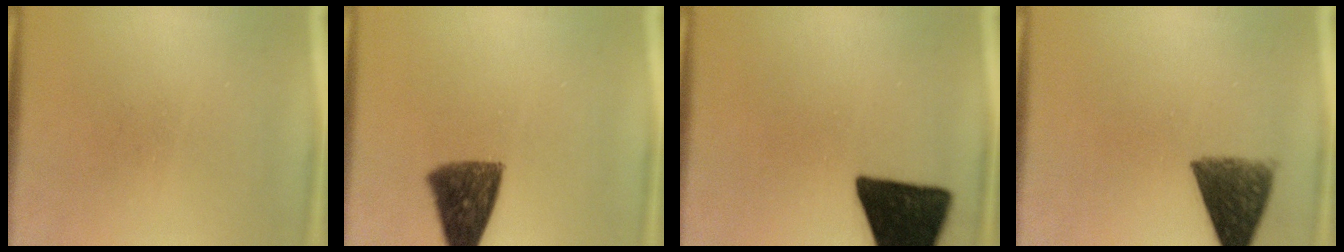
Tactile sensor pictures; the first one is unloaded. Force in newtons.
{"total": 9.7}
{"total": 18.8}
{"total": 8.7}